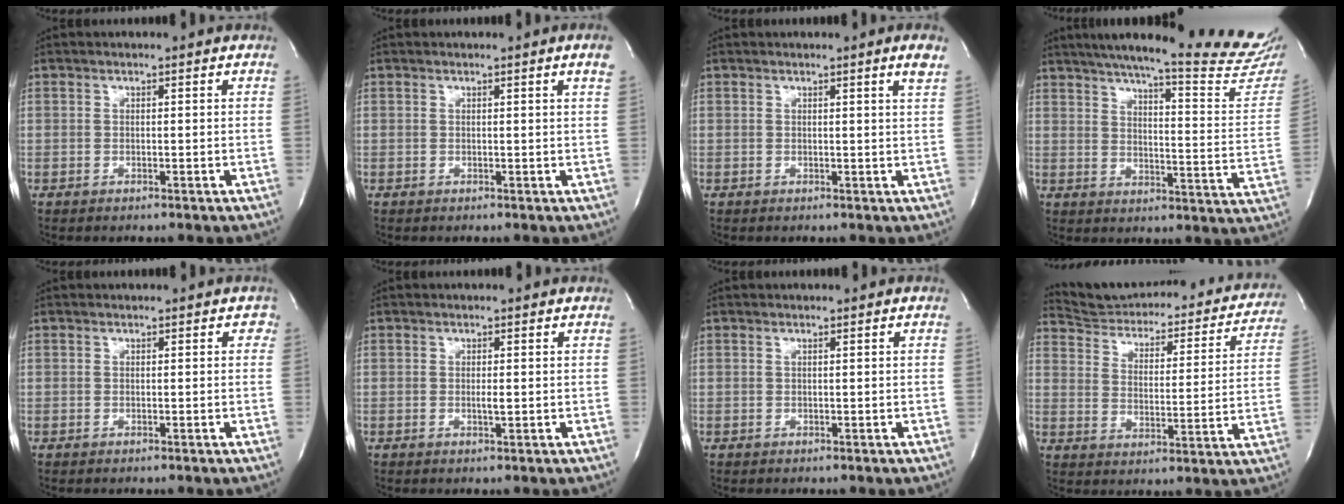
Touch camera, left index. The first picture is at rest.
{"total": 1.3, "force": [0.9, -0.4, 0.9], "torque": [-0.019, -0.007, 0.009]}
{"total": 1.8, "force": [1.2, -0.6, 1.2], "torque": [-0.023, -0.012, 0.013]}
{"total": 27.4, "force": [24.1, 0.9, 13.0], "torque": [-0.195, -0.085, 0.293]}
{"total": 0.8, "force": [0.3, 0.7, 0.2], "torque": [0.011, 0.009, 0.000]}
{"total": 1.0, "force": [0.0, 0.1, 1.0], "torque": [-0.021, -0.001, 0.000]}
{"total": 0.0}
{"total": 22.3, "force": [20.6, 5.9, 6.0], "torque": [-0.075, -0.041, 0.259]}